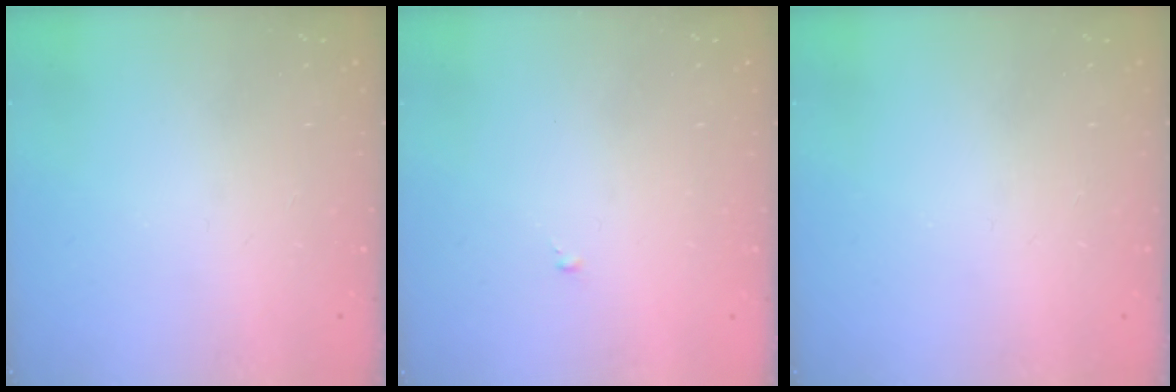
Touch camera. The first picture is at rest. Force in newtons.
{"total": 0.0}
{"total": 0.0}